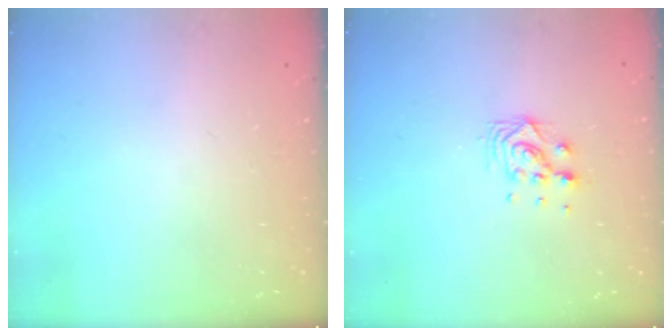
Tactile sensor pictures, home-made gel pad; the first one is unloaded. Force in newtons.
{"total": 7.6, "press": 7.5, "slide": 0.5}